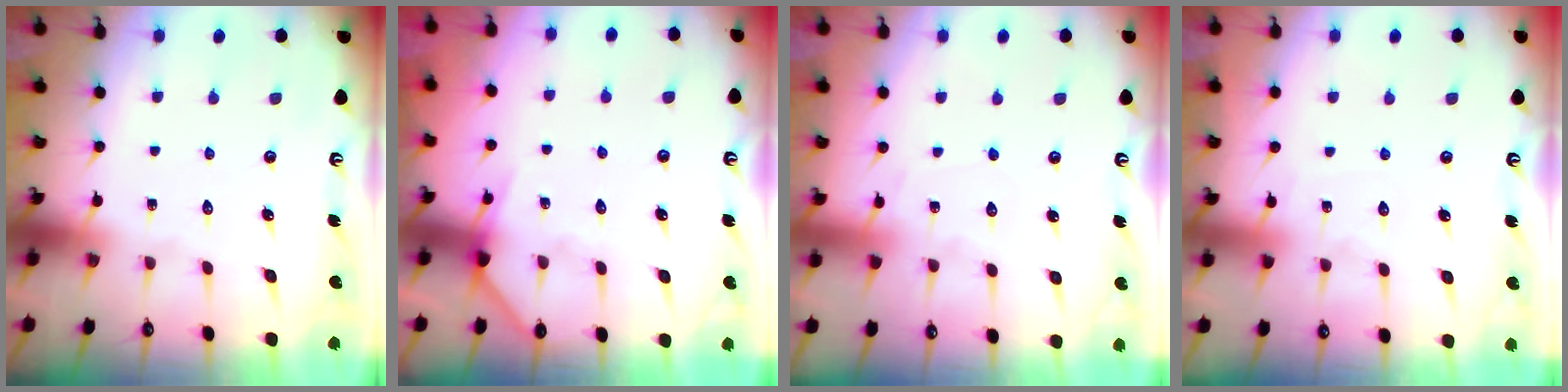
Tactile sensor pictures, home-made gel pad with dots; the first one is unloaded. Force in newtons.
{"total": 5.9, "press": 5.9, "slide": 0.4}
{"total": 4.6, "press": 4.6, "slide": 0.6}
{"total": 4.8, "press": 4.7, "slide": 0.8}